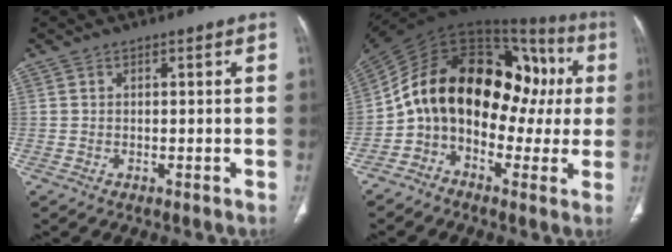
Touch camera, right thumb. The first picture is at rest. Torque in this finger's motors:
{"motor_torque": [2.50, 2.51, 1.60, -1.18, 0.29]}